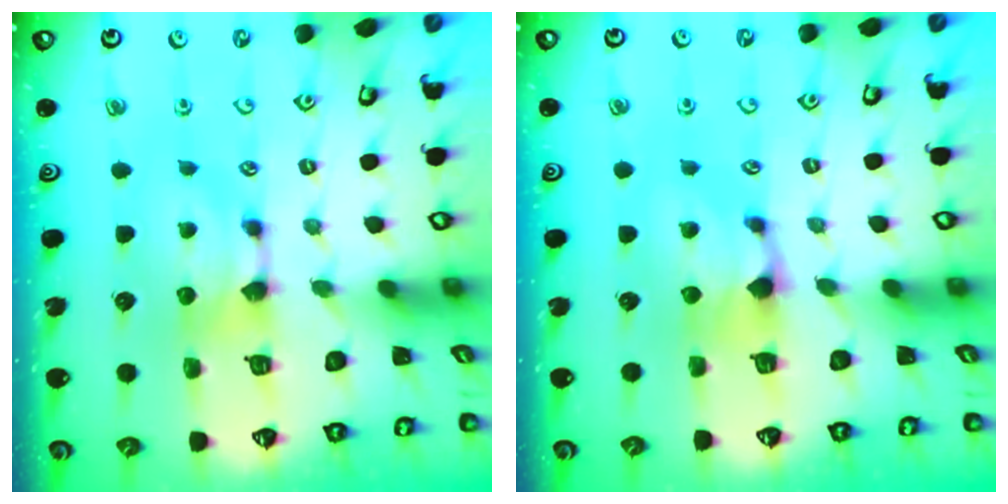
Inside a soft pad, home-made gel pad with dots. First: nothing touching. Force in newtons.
{"total": 0.8, "press": 0.0, "slide": 0.8}